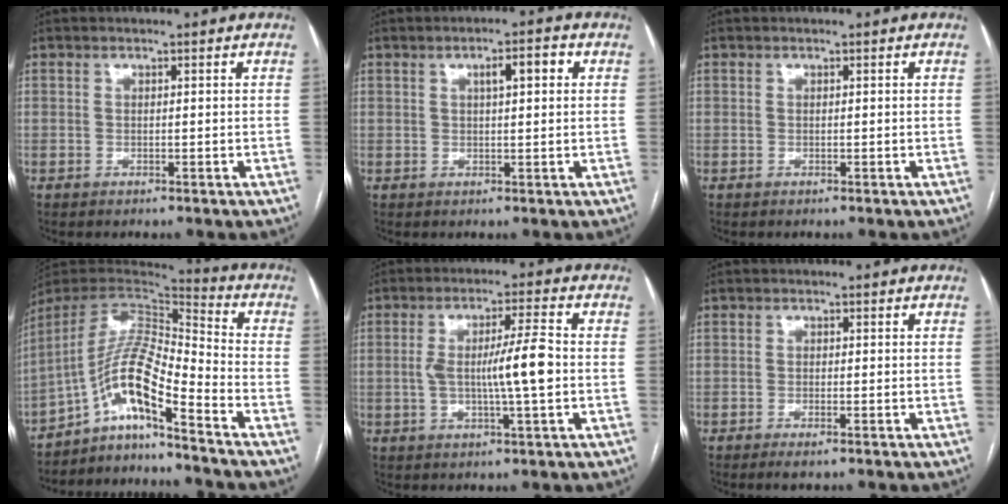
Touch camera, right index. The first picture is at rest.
{"total": 3.9, "force": [1.3, 0.9, 3.6], "torque": [-0.060, 0.012, 0.020]}
{"total": 0.0}
{"total": 12.6, "force": [-7.9, 0.9, 9.7], "torque": [-0.181, 0.017, -0.141]}
{"total": 8.2, "force": [-0.5, 0.3, 8.2], "torque": [-0.145, 0.005, -0.010]}
{"total": 1.7, "force": [-1.2, 0.2, 1.3], "torque": [-0.023, -0.004, -0.018]}